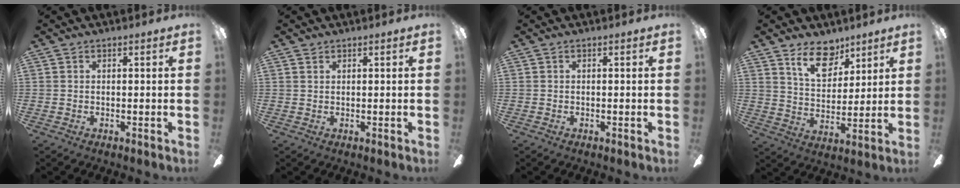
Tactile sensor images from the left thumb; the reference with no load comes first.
{"total": 0.9, "force": [0.7, 0.5, 0.2], "torque": [-0.006, 0.001, 0.014]}
{"total": 0.0}
{"total": 11.9, "force": [8.0, 6.7, 5.7], "torque": [-0.088, -0.034, 0.147]}